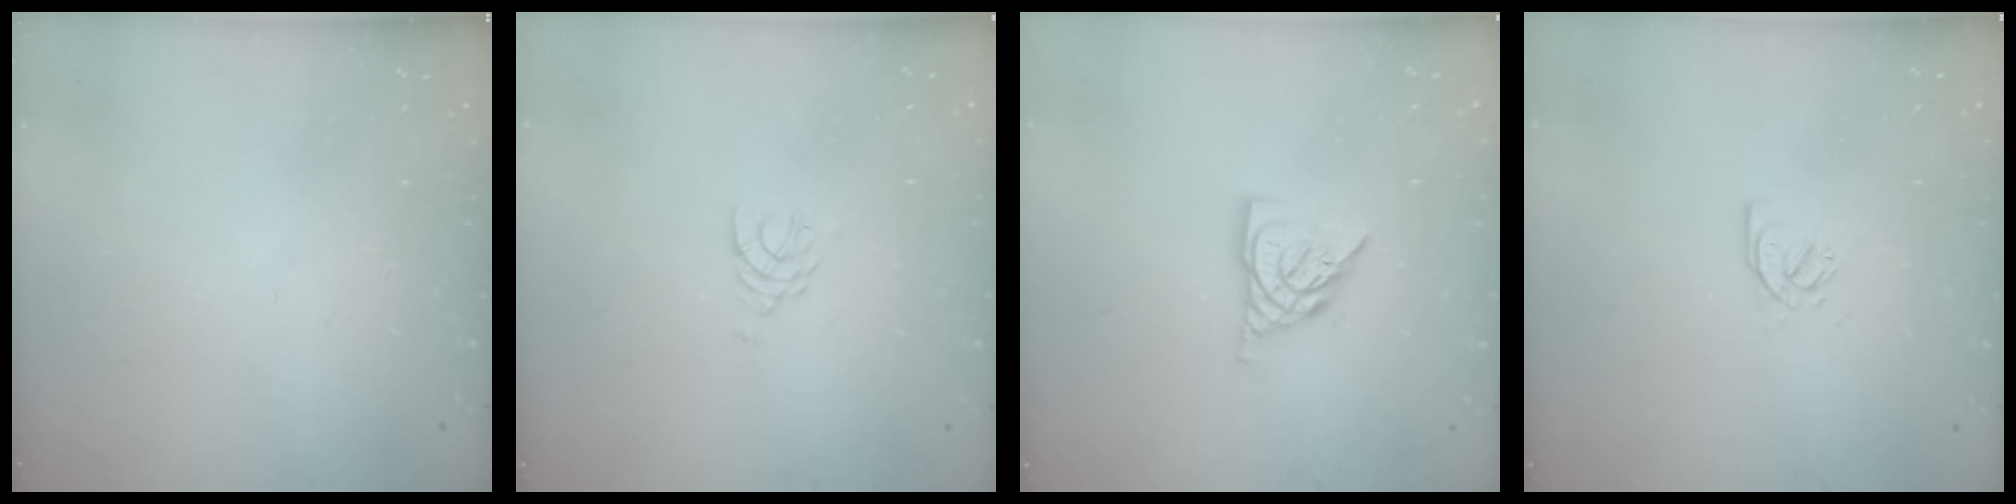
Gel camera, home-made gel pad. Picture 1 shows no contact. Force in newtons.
{"total": 3.2, "press": 3.1, "slide": 0.4}
{"total": 8.3, "press": 8.2, "slide": 0.9}
{"total": 3.5, "press": 3.5, "slide": 0.2}